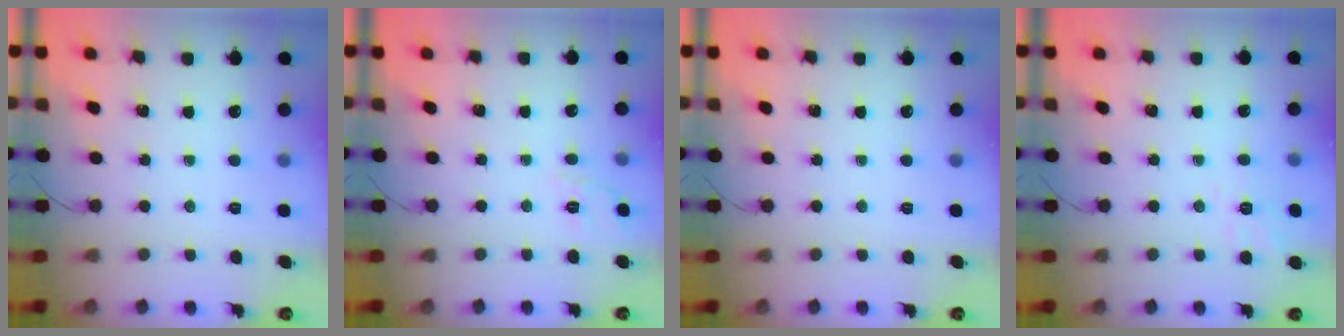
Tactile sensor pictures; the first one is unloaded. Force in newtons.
{"total": 8.5, "press": 8.3, "slide": 1.9}
{"total": 0.0}
{"total": 2.2, "press": 0.2, "slide": 2.2}